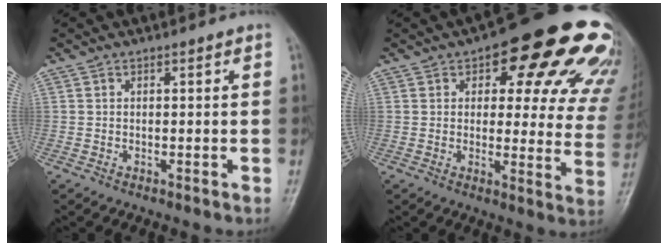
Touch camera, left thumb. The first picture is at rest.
{"total": 23.0, "force": [12.2, 10.0, 16.7], "torque": [-0.158, -0.025, 0.138]}